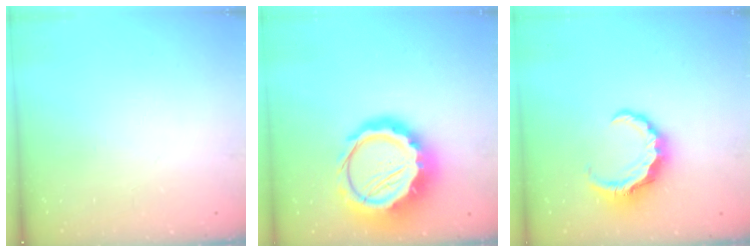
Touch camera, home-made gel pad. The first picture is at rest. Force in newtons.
{"total": 19.3, "press": 18.9, "slide": 3.9}
{"total": 7.7, "press": 7.6, "slide": 1.1}